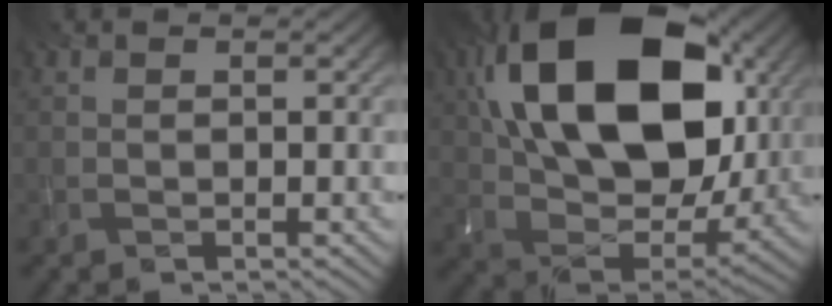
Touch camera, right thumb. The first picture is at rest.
{"total": 21.0, "force": [6.9, 12.8, 15.1], "torque": [-0.317, 0.022, 0.131]}